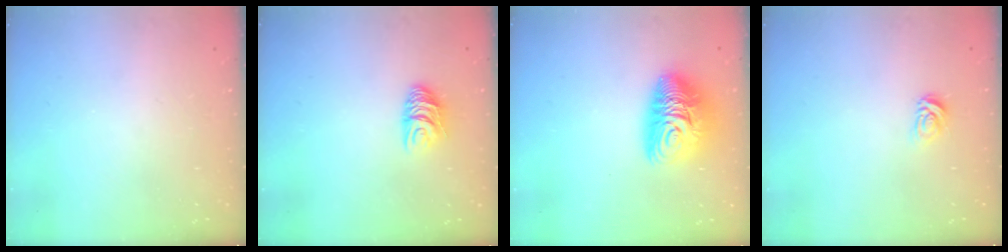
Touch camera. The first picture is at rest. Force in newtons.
{"total": 7.5, "press": 7.5, "slide": 0.6}
{"total": 11.5, "press": 11.5, "slide": 0.9}
{"total": 5.0, "press": 5.0, "slide": 0.5}